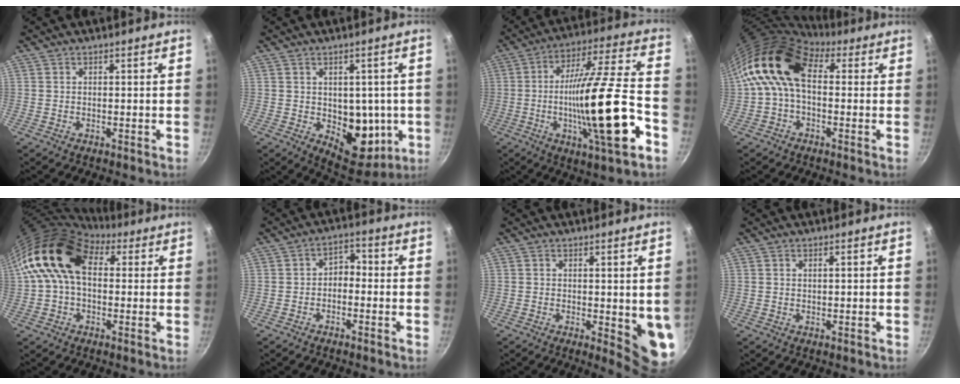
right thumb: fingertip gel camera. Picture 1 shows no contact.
{"total": 12.0, "force": [-1.1, 8.1, 8.7], "torque": [-0.061, -0.021, 0.000]}
{"total": 22.3, "force": [-6.3, 3.8, 21.1], "torque": [-0.334, 0.030, -0.108]}
{"total": 14.1, "force": [1.5, 9.2, 10.6], "torque": [-0.183, 0.027, 0.006]}
{"total": 15.7, "force": [3.1, 10.8, 11.0], "torque": [-0.183, 0.025, 0.034]}
{"total": 3.4, "force": [-1.0, 2.4, 2.2], "torque": [-0.016, 0.022, -0.024]}
{"total": 6.8, "force": [0.3, 2.3, 6.4], "torque": [-0.065, -0.015, 0.007]}
{"total": 0.6, "force": [0.3, 0.2, 0.5], "torque": [-0.007, 0.002, 0.006]}